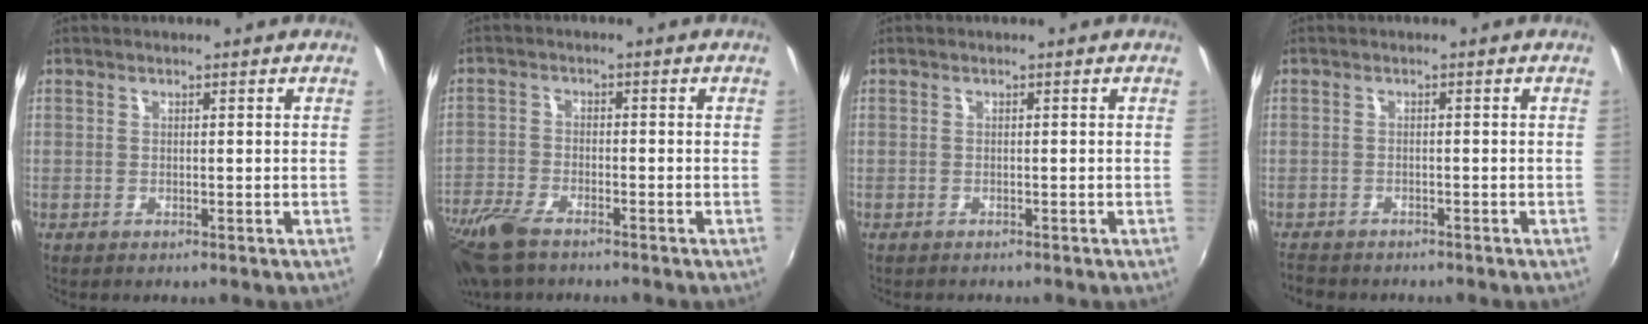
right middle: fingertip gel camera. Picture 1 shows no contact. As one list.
[{"total": 11.0, "force": [-8.3, 4.1, 5.9], "torque": [-0.155, -0.032, -0.166]}, {"total": 0.7, "force": [-0.7, 0.1, 0.1], "torque": [-0.002, -0.005, -0.012]}, {"total": 4.4, "force": [-4.0, 1.4, 1.1], "torque": [-0.039, -0.018, -0.071]}]